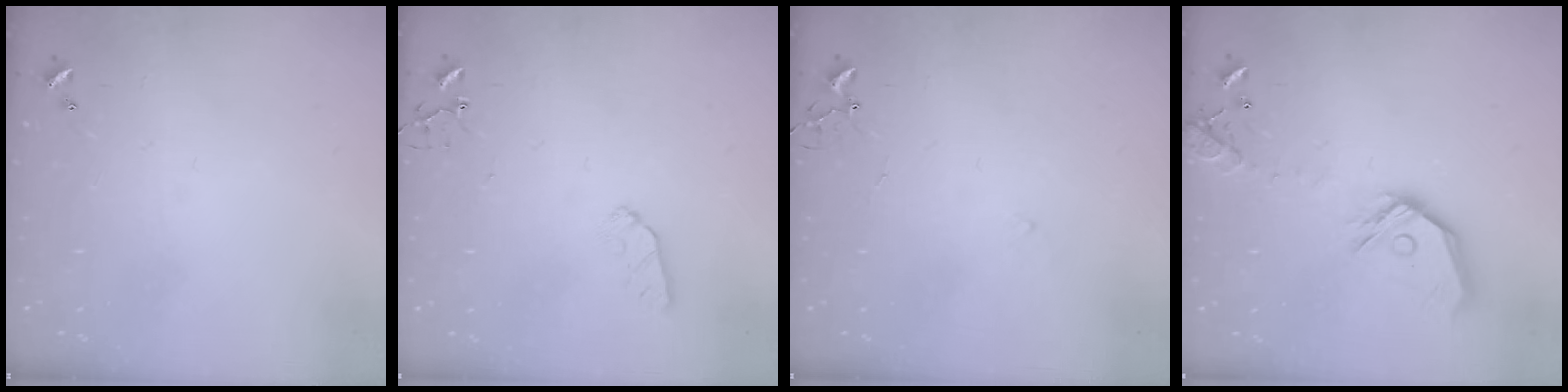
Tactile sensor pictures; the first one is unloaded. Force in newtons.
{"total": 5.4, "press": 5.3, "slide": 0.7}
{"total": 6.5, "press": 6.5, "slide": 0.7}
{"total": 16.5, "press": 16.3, "slide": 2.4}